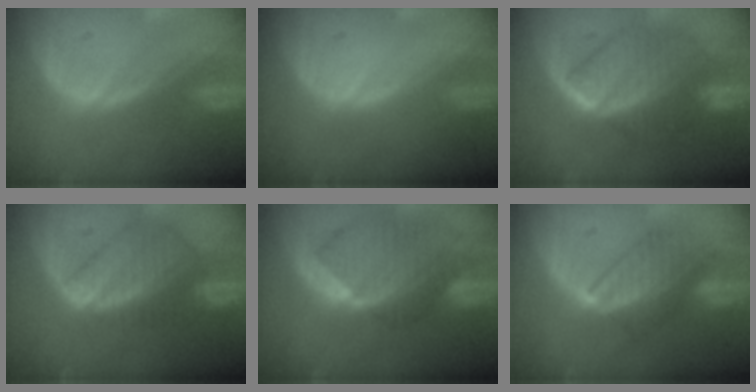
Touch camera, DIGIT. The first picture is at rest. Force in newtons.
{"total": 0.0}
{"total": 10.2, "press": 10.1, "slide": 1.0}
{"total": 8.9, "press": 7.7, "slide": 4.4}
{"total": 10.3, "press": 8.9, "slide": 5.1}
{"total": 7.3, "press": 7.1, "slide": 1.8}